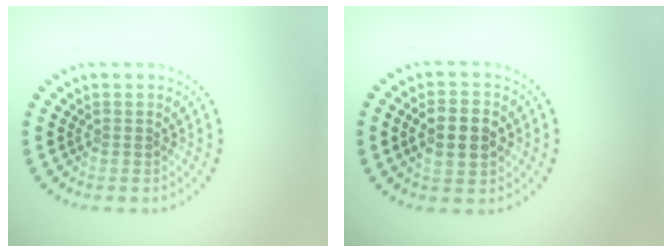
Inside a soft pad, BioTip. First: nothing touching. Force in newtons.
{"total": 5.1, "press": 5.1, "slide": 0.2}